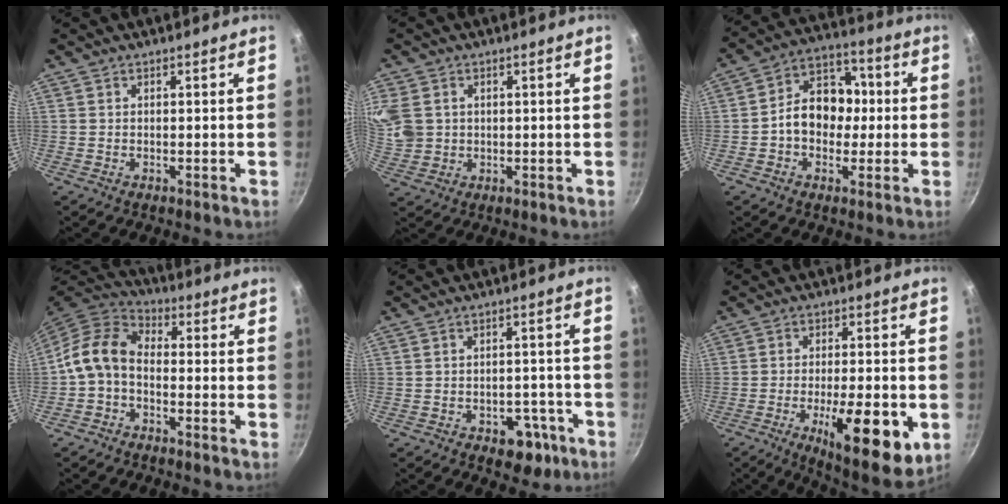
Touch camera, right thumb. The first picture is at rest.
{"total": 12.1, "force": [2.5, 10.1, 6.2], "torque": [-0.169, 0.013, 0.065]}
{"total": 12.3, "force": [-0.6, 9.2, 8.1], "torque": [-0.096, 0.039, -0.019]}
{"total": 9.5, "force": [-1.7, 6.7, 6.5], "torque": [-0.121, 0.035, -0.049]}
{"total": 6.2, "force": [-3.3, 4.0, 3.5], "torque": [-0.019, 0.030, -0.039]}
{"total": 16.2, "force": [-5.1, 5.2, 14.5], "torque": [-0.195, -0.007, -0.064]}